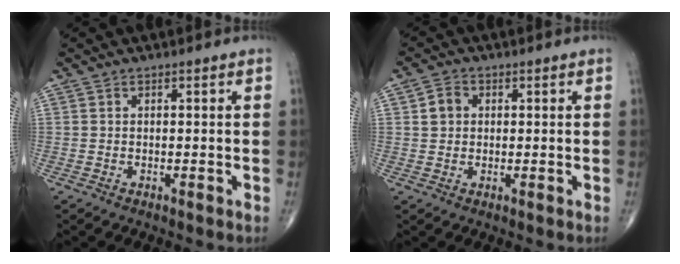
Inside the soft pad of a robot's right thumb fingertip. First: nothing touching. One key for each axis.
{"total": 3.3, "fx": 0.6, "fy": 2.8, "fz": 1.6, "tx": -0.018, "ty": 0.003, "tz": 0.008}